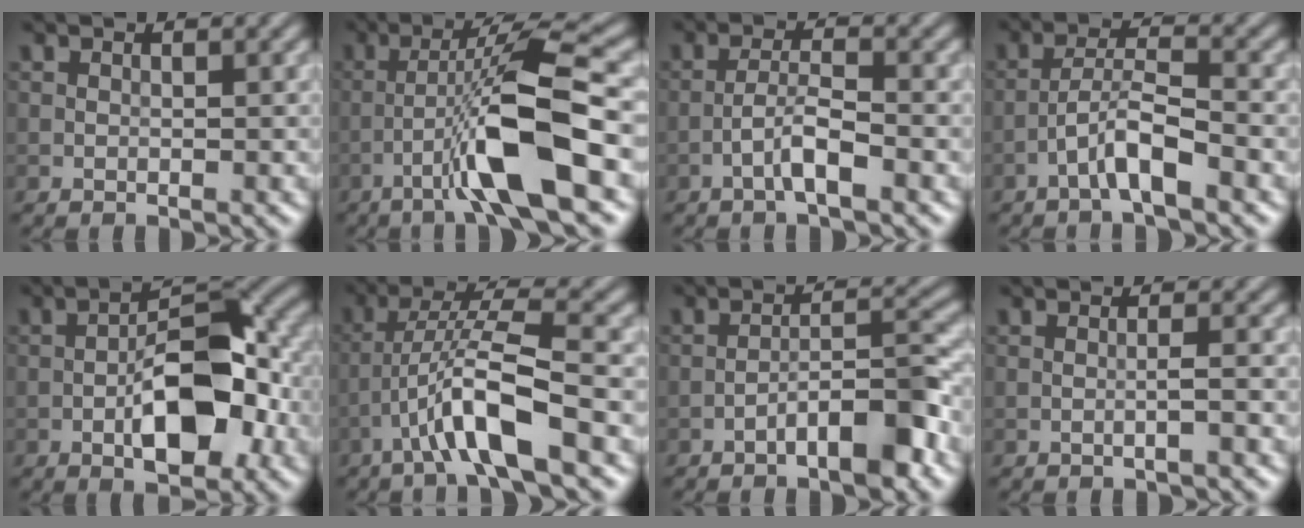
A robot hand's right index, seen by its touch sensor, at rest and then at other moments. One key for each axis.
{"total": 8.7, "fx": -3.2, "fy": 0.8, "fz": 8.0, "tx": -0.139, "ty": 0.017, "tz": -0.062}
{"total": 2.9, "fx": -1.5, "fy": 0.4, "fz": 2.4, "tx": -0.046, "ty": 0.011, "tz": -0.032}
{"total": 3.8, "fx": -2.2, "fy": 0.5, "fz": 3.1, "tx": -0.060, "ty": 0.015, "tz": -0.046}
{"total": 8.4, "fx": -2.4, "fy": 3.5, "fz": 7.2, "tx": -0.109, "ty": 0.016, "tz": -0.042}
{"total": 6.8, "fx": -3.1, "fy": 0.9, "fz": 6.0, "tx": -0.113, "ty": 0.015, "tz": -0.060}
{"total": 5.2, "fx": -3.1, "fy": 1.1, "fz": 4.0, "tx": -0.060, "ty": 0.018, "tz": -0.053}
{"total": 1.3, "fx": -0.4, "fy": 0.2, "fz": 1.2, "tx": -0.014, "ty": 0.005, "tz": -0.014}